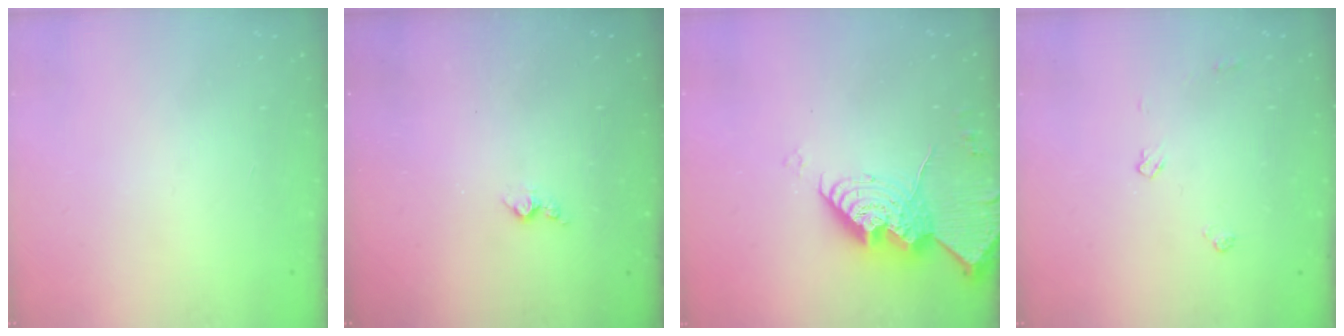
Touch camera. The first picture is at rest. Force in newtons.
{"total": 3.7, "press": 3.7, "slide": 0.4}
{"total": 15.6, "press": 15.5, "slide": 1.5}
{"total": 5.2, "press": 5.1, "slide": 0.8}